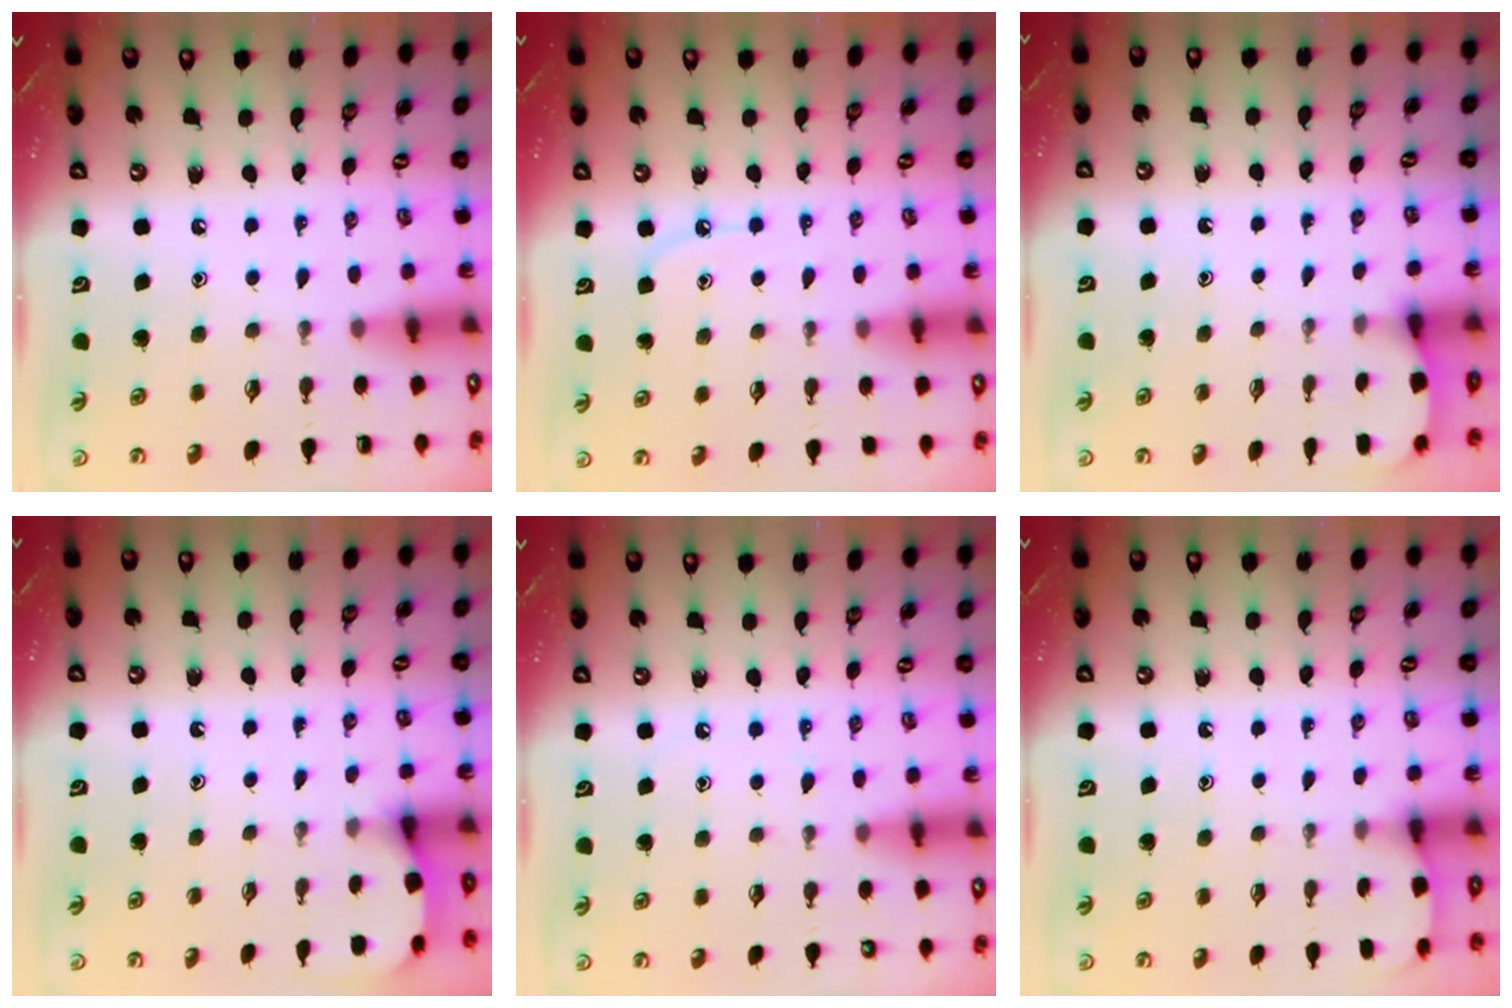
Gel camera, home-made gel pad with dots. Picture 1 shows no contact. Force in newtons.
{"total": 5.8, "press": 5.8, "slide": 0.3}
{"total": 1.2, "press": 1.2, "slide": 0.0}
{"total": 2.6, "press": 2.6, "slide": 0.4}
{"total": 6.7, "press": 6.7, "slide": 0.9}
{"total": 1.8, "press": 1.8, "slide": 0.2}